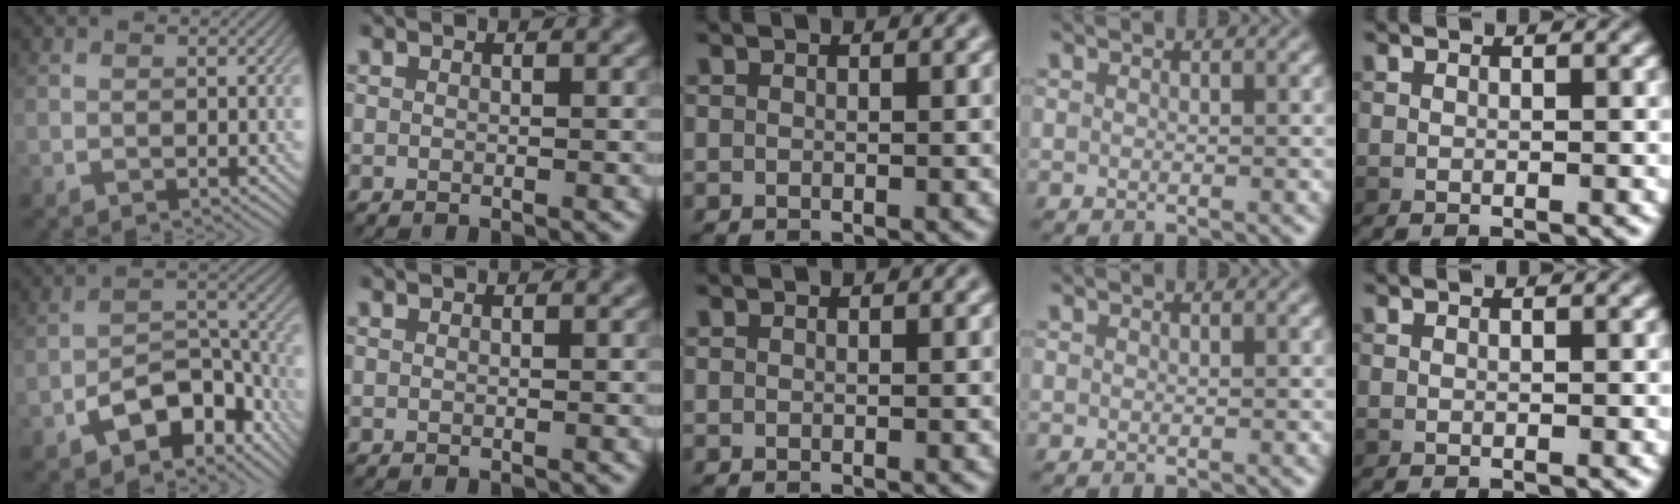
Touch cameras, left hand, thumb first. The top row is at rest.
{"thumb": {"total": 10.0, "force": [-5.9, 5.2, 6.3], "torque": [-0.091, -0.005, -0.116]}}